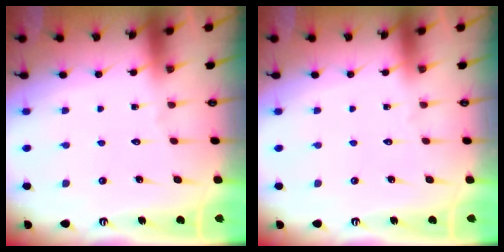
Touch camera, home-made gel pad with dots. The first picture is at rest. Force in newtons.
{"total": 0.0}